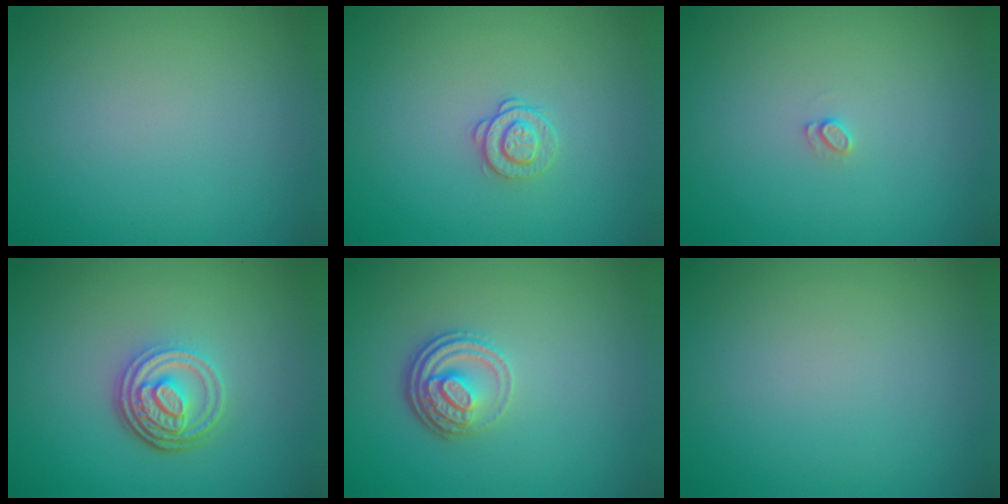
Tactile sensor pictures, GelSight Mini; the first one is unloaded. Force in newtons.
{"total": 1.6, "press": 1.2, "slide": 1.0}
{"total": 0.7, "press": 0.7, "slide": 0.1}
{"total": 4.5, "press": 3.3, "slide": 3.1}
{"total": 3.6, "press": 2.6, "slide": 2.5}
{"total": 0.0}